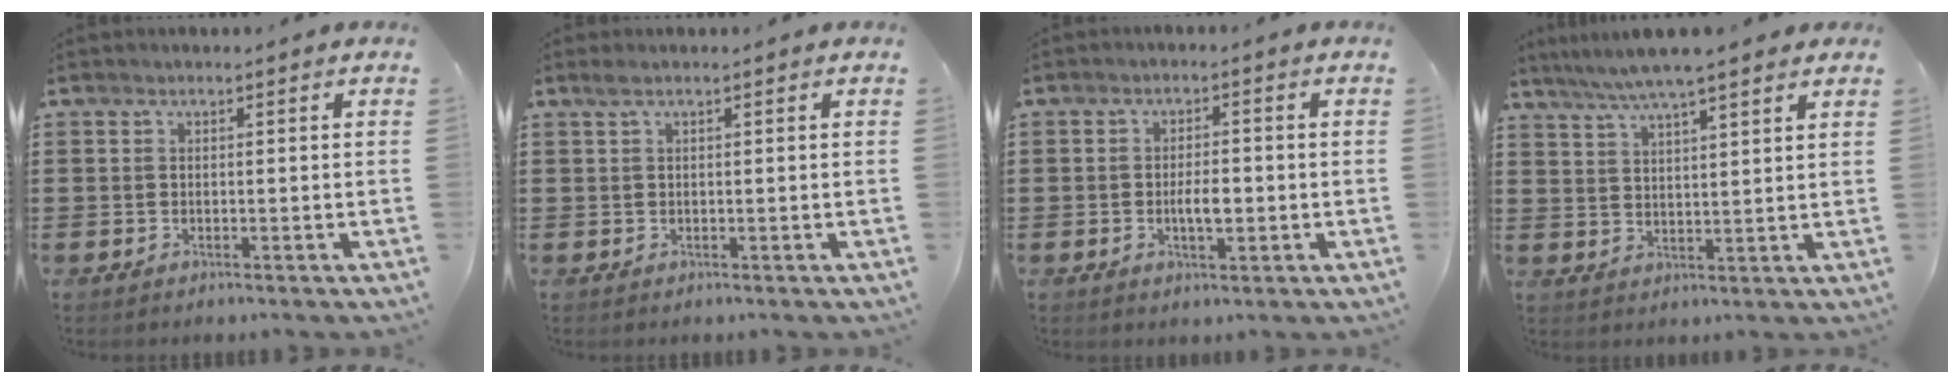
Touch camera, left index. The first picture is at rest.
{"total": 0.9, "force": [0.4, 0.0, 0.8], "torque": [-0.015, 0.001, 0.007]}
{"total": 3.7, "force": [-0.6, 1.4, 3.4], "torque": [-0.055, 0.000, -0.012]}
{"total": 5.7, "force": [4.8, 0.4, 3.1], "torque": [-0.074, -0.012, 0.083]}